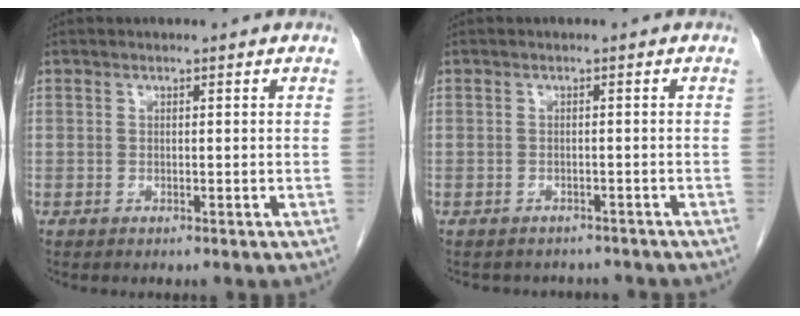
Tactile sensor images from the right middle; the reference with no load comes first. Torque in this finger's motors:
{"motor_torque": [0.04, -0.02, -0.04, 0.01]}